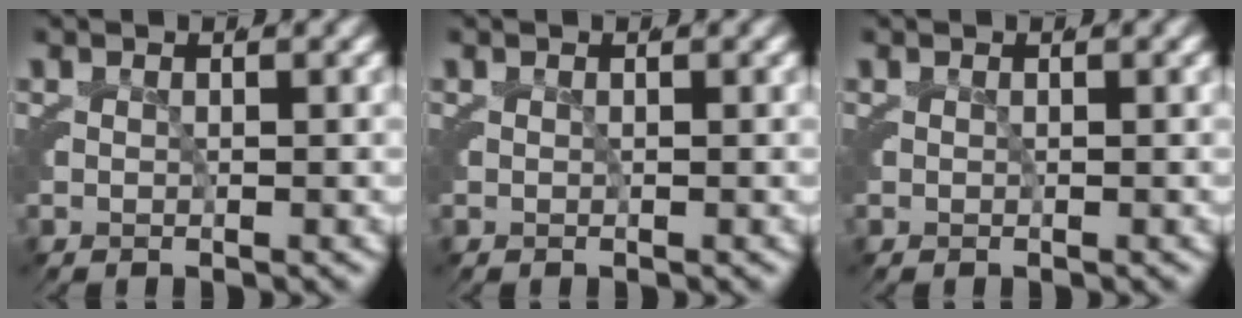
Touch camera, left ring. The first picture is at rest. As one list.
[{"total": 0.0}, {"total": 0.0}]